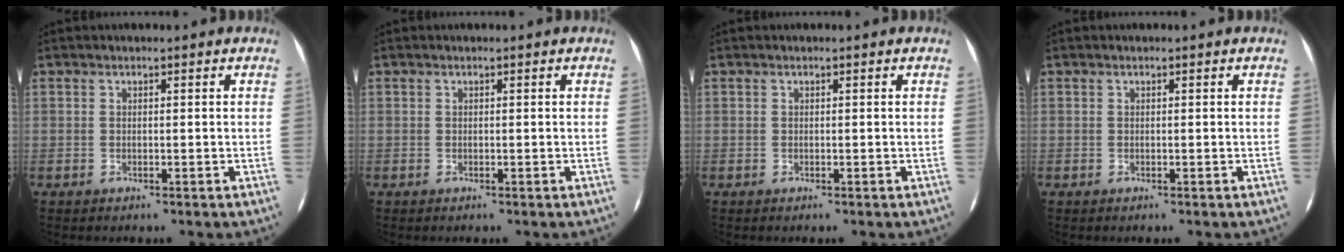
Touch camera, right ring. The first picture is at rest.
{"total": 0.0}
{"total": 0.0}
{"total": 0.0}